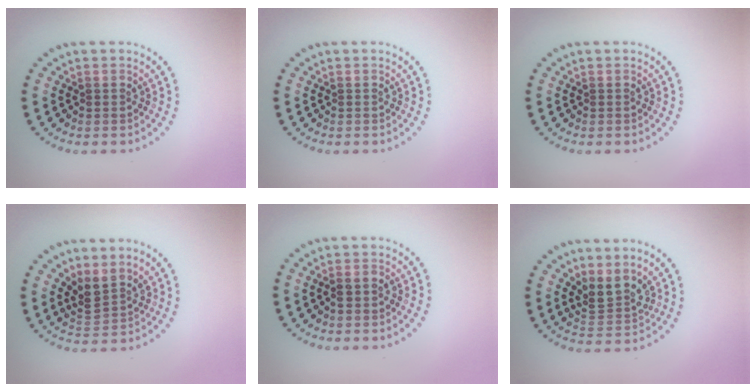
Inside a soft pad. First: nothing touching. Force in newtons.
{"total": 0.0}
{"total": 0.0}
{"total": 2.7, "press": 2.0, "slide": 1.8}
{"total": 0.8, "press": 0.7, "slide": 0.4}
{"total": 3.0, "press": 2.3, "slide": 1.8}